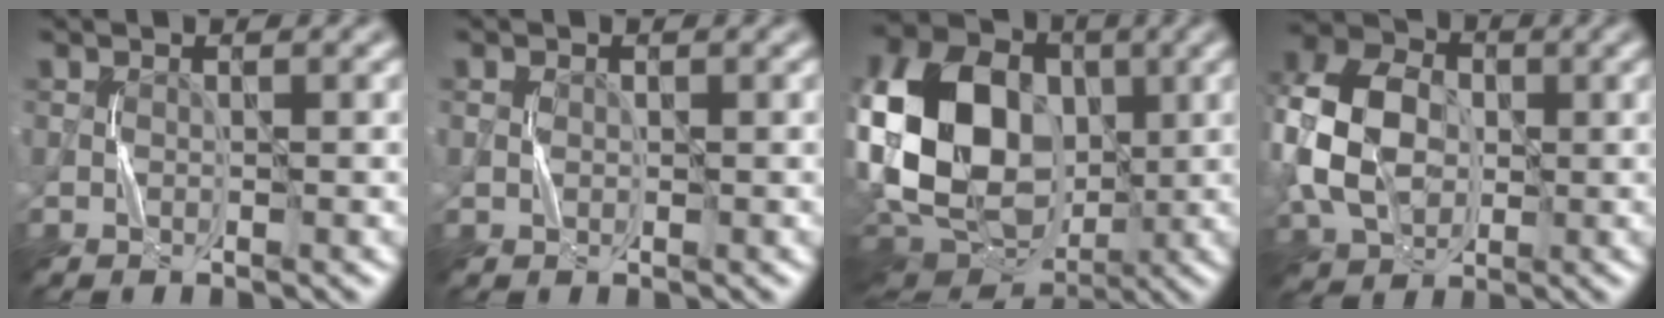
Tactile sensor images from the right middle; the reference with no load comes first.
{"total": 0.7, "force": [0.1, 0.6, 0.3], "torque": [-0.006, 0.002, 0.002]}
{"total": 16.0, "force": [0.5, 11.7, 10.9], "torque": [-0.239, 0.000, 0.004]}
{"total": 11.1, "force": [-0.3, 8.2, 7.5], "torque": [-0.189, 0.010, -0.014]}